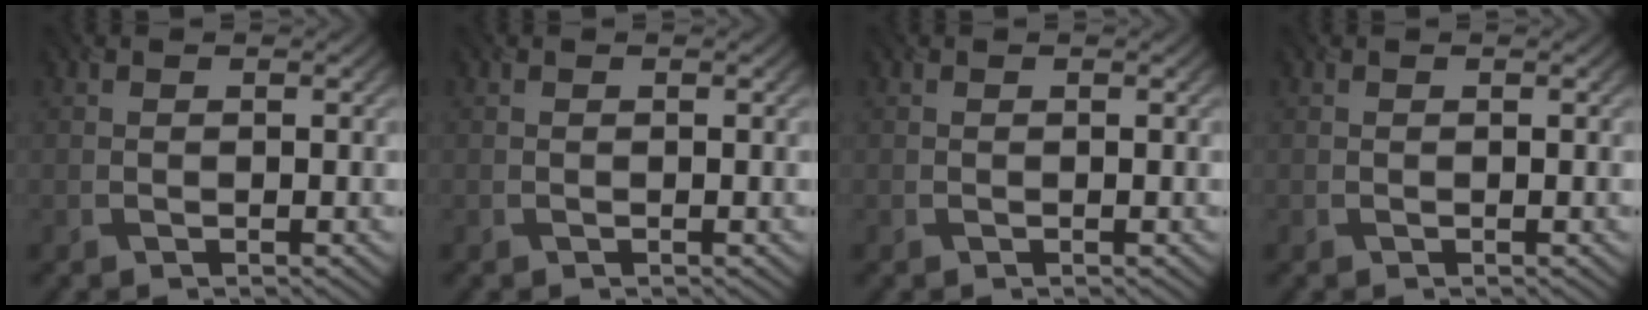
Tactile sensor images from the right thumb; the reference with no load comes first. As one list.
[{"total": 0.0}, {"total": 0.0}, {"total": 0.0}]